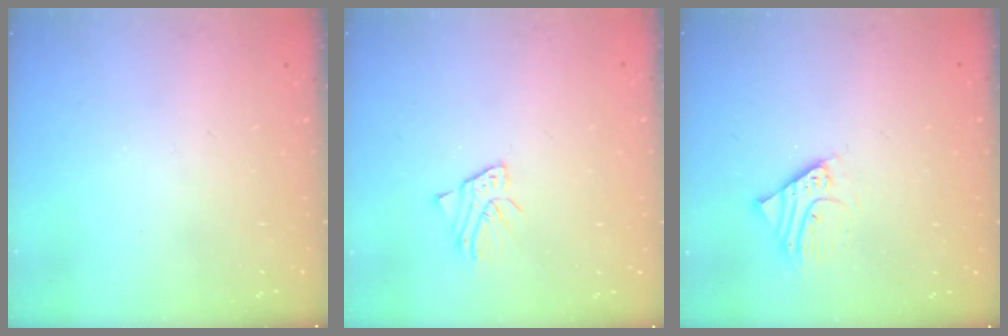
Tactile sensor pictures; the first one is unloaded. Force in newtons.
{"total": 2.5, "press": 2.5, "slide": 0.2}
{"total": 3.8, "press": 3.8, "slide": 0.3}